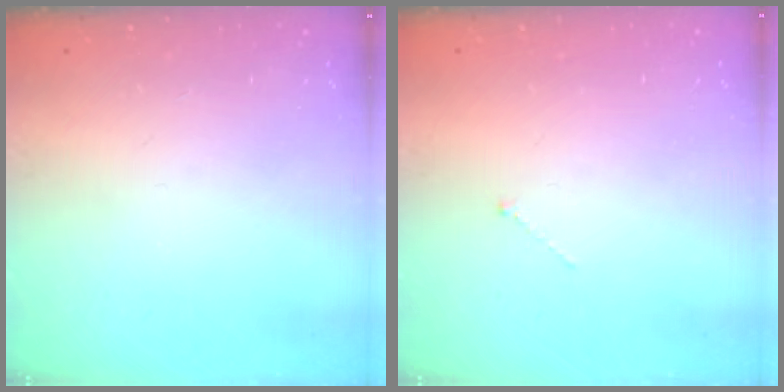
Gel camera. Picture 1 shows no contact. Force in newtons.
{"total": 0.0}